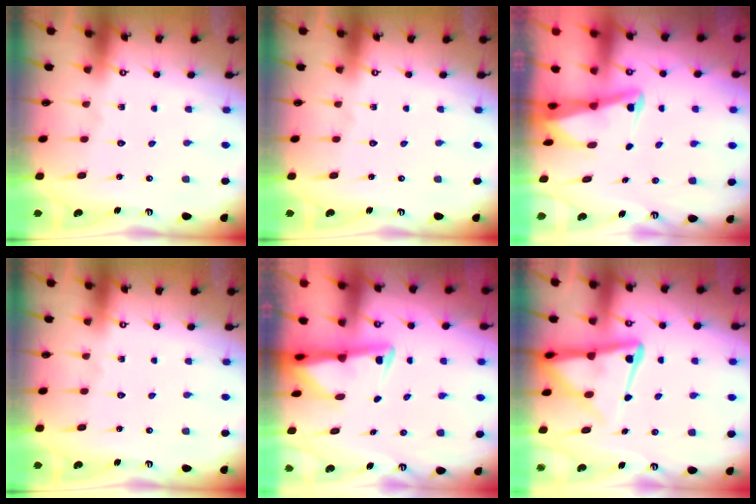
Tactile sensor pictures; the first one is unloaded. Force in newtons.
{"total": 0.0}
{"total": 2.5, "press": 2.5, "slide": 0.6}
{"total": 0.0}
{"total": 2.8, "press": 2.7, "slide": 0.7}
{"total": 11.1, "press": 11.1, "slide": 1.1}